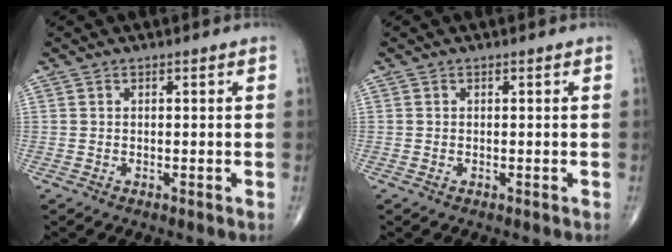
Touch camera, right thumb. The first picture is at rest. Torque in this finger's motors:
{"motor_torque": [1.91, 0.93, 0.03, -0.08, 0.00]}